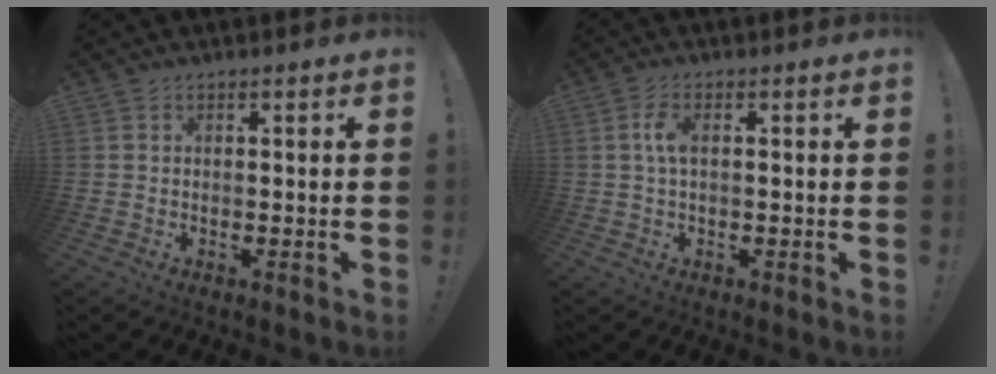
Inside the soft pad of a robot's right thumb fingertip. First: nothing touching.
{"total": 4.6, "force": [0.6, 2.1, 4.0], "torque": [-0.076, 0.002, 0.007]}